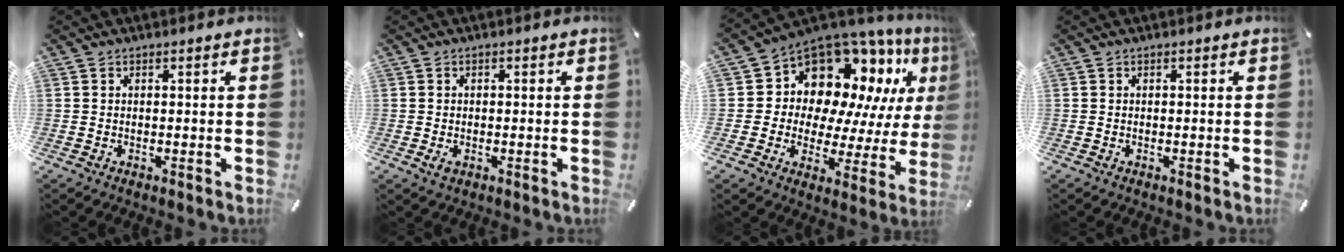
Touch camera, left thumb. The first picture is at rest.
{"total": 1.6, "force": [-0.5, 1.0, 1.1], "torque": [-0.020, 0.001, -0.008]}
{"total": 13.3, "force": [9.0, 8.9, 4.3], "torque": [-0.082, -0.088, 0.162]}
{"total": 0.0}